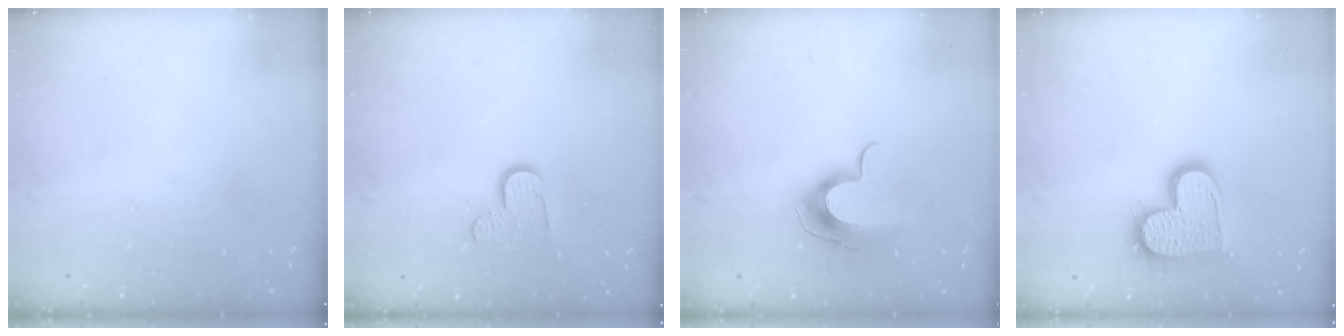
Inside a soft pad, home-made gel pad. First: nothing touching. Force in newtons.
{"total": 7.0, "press": 7.0, "slide": 0.3}
{"total": 9.9, "press": 9.9, "slide": 0.1}
{"total": 14.0, "press": 13.9, "slide": 0.8}